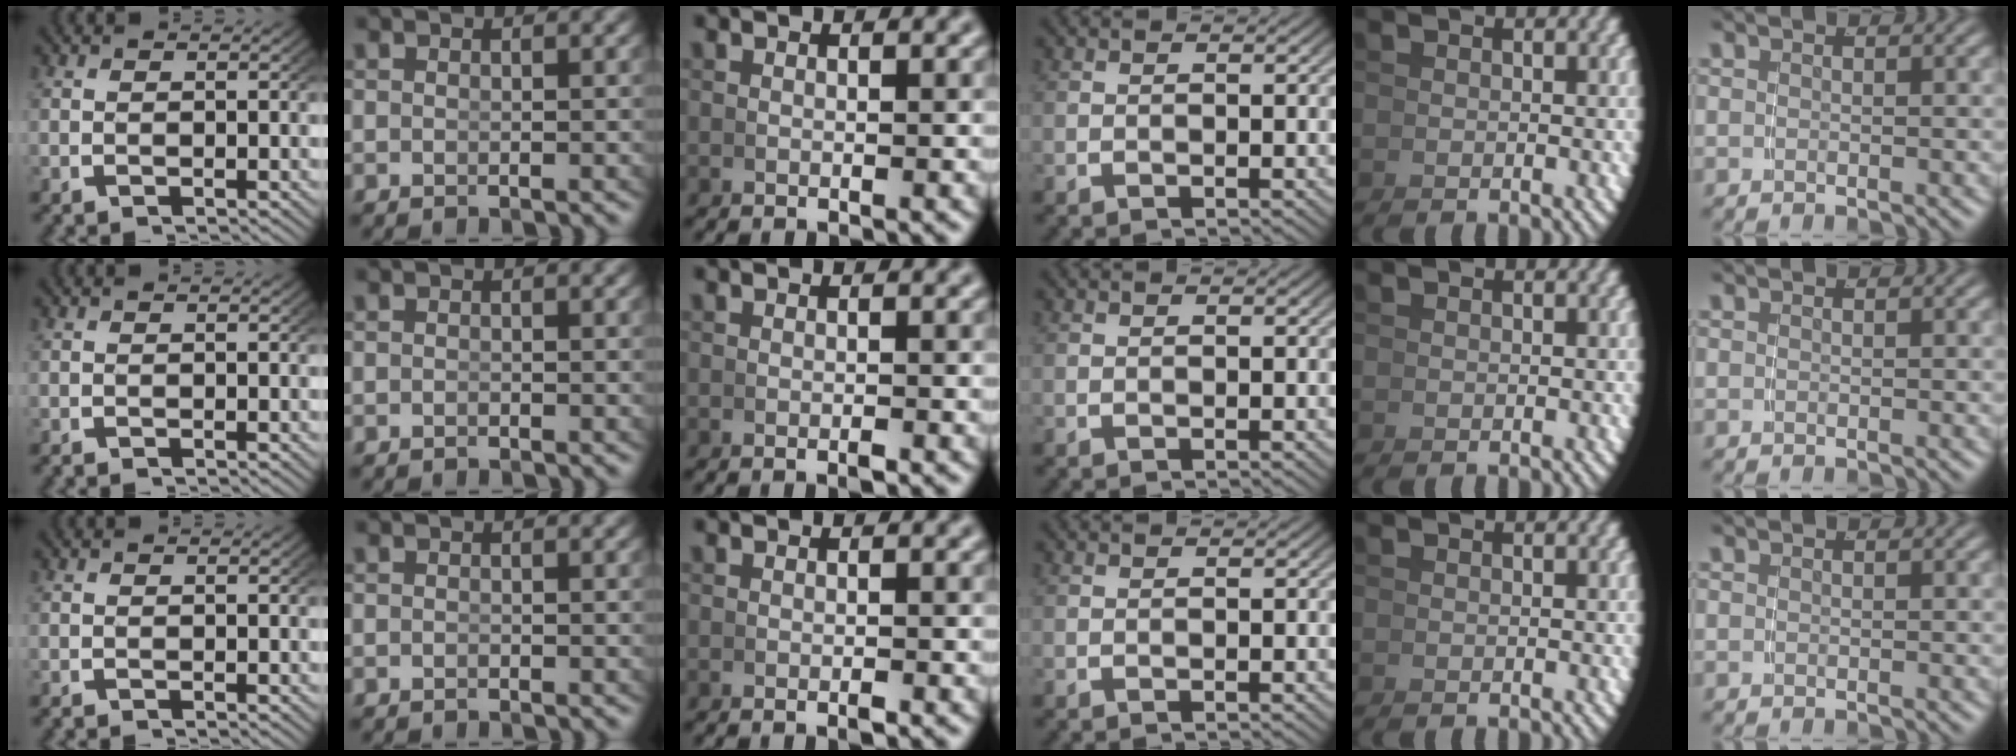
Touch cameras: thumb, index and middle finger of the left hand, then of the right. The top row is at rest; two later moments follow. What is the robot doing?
{"motion": "grasp_and_lifting", "object": "calculator"}